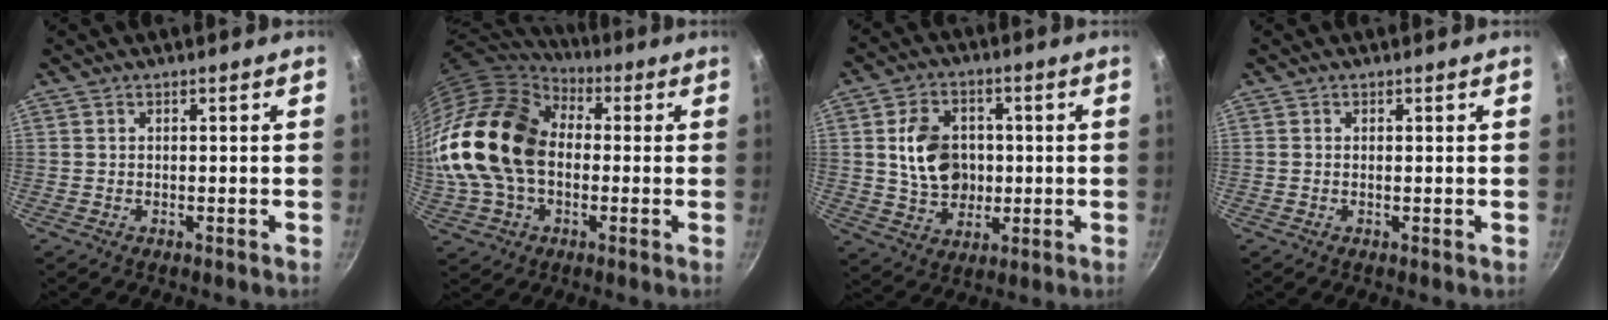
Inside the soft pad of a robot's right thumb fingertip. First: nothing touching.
{"total": 24.0, "force": [0.6, 16.5, 17.4], "torque": [-0.345, 0.041, 0.006]}
{"total": 11.9, "force": [1.0, 9.3, 7.3], "torque": [-0.099, 0.004, 0.022]}
{"total": 0.0}